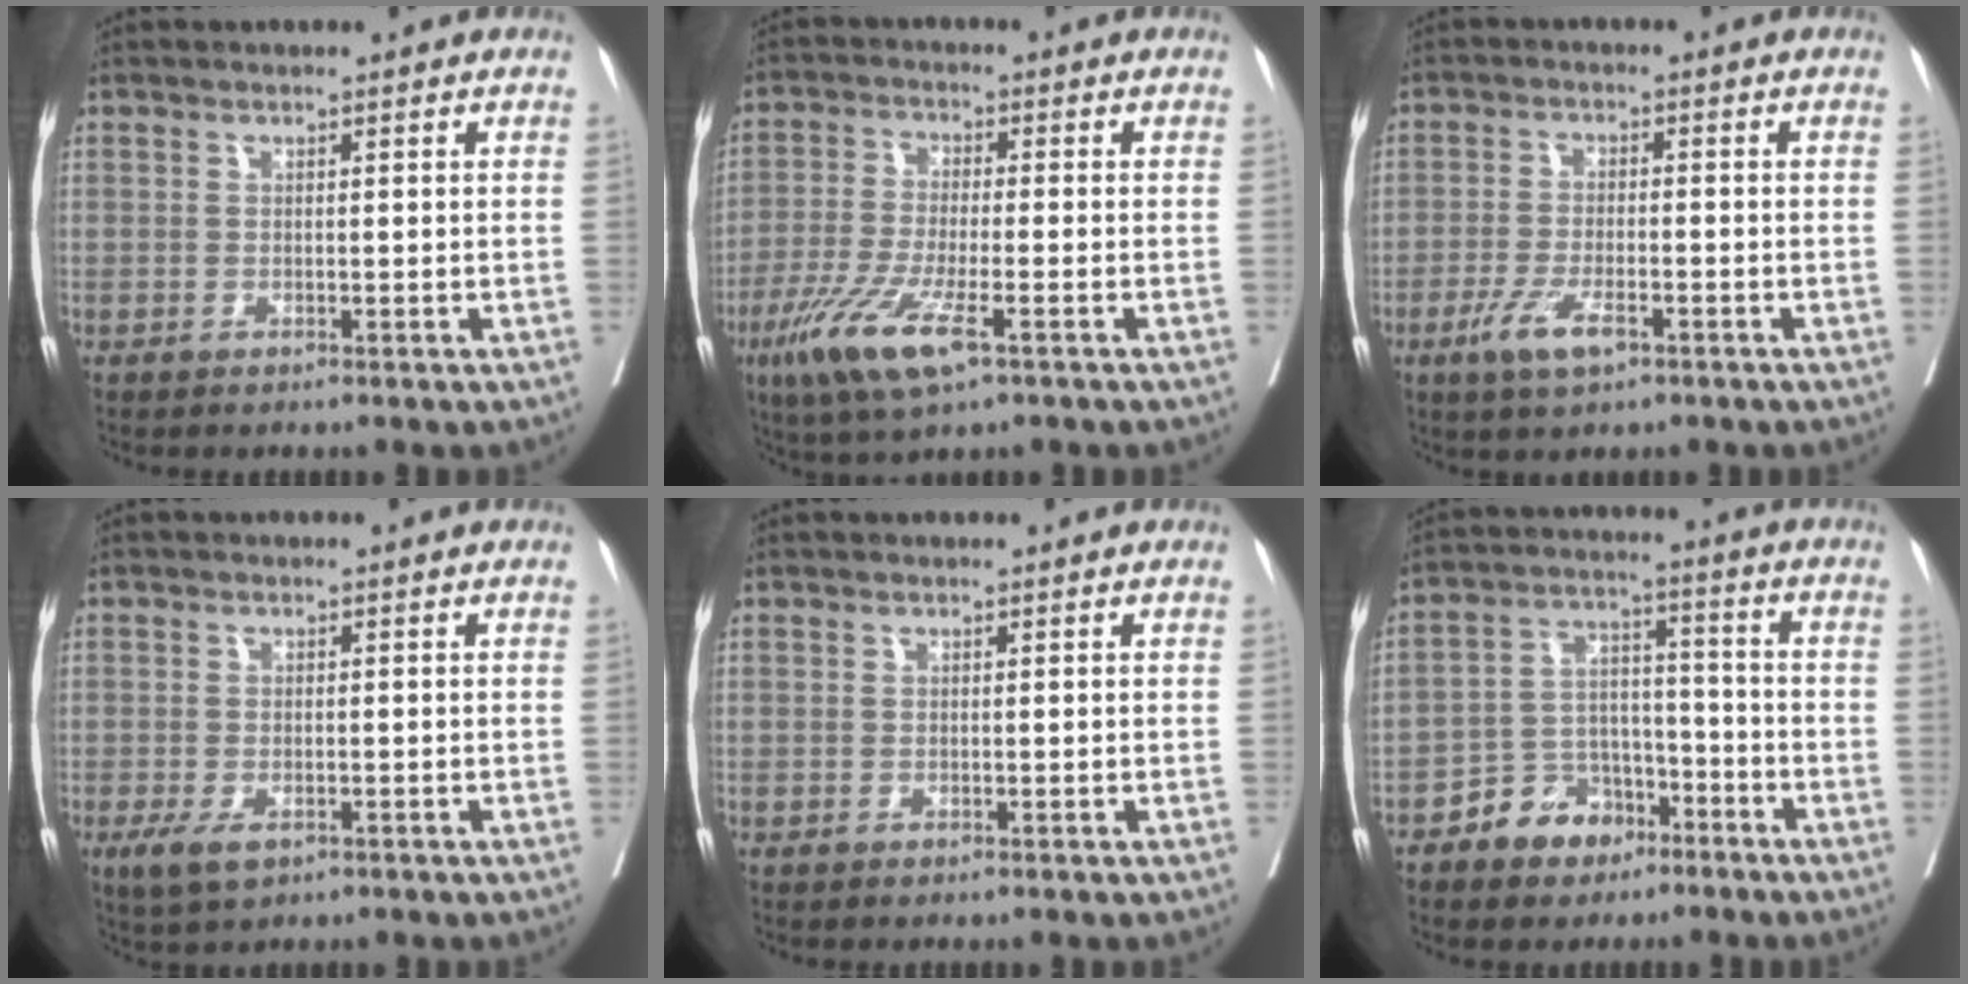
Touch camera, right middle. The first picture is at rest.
{"total": 9.8, "force": [-5.0, 1.7, 8.3], "torque": [-0.170, -0.025, -0.089]}
{"total": 5.5, "force": [-3.0, 1.6, 4.3], "torque": [-0.088, -0.006, -0.051]}
{"total": 3.7, "force": [-1.8, 1.8, 2.7], "torque": [-0.052, -0.006, -0.026]}
{"total": 0.0}
{"total": 7.8, "force": [-5.1, 5.1, 2.9], "torque": [-0.051, 0.021, -0.086]}